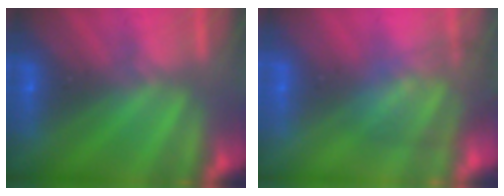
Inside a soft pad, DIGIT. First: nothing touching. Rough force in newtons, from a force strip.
{"total": 3.7}